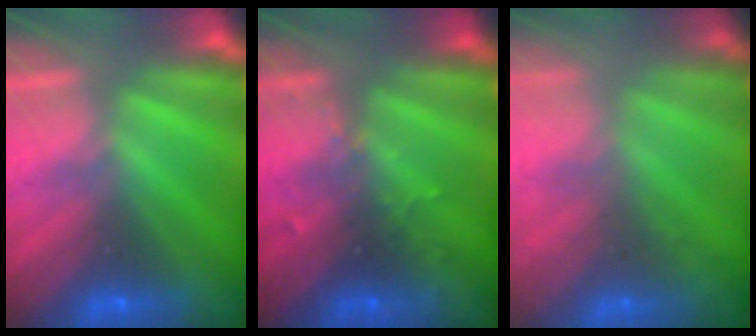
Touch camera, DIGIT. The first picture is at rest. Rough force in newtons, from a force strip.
{"total": 2.9}
{"total": 6.7}